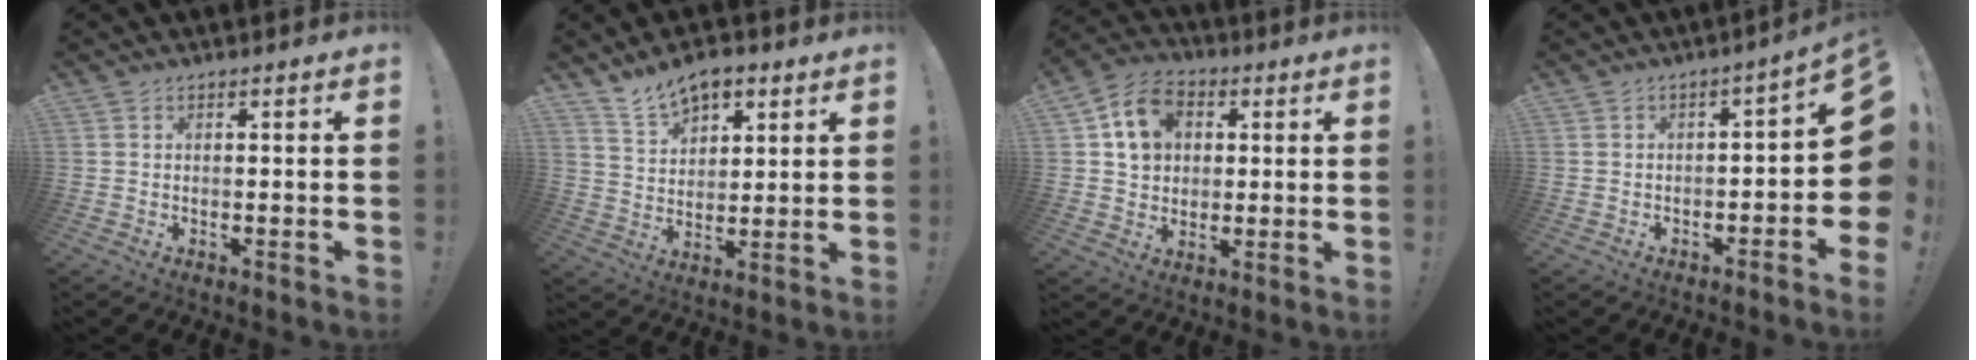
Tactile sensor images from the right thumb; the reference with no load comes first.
{"total": 9.9, "force": [7.2, 5.6, 4.0], "torque": [-0.060, -0.041, 0.138]}
{"total": 13.3, "force": [4.3, 10.8, 6.6], "torque": [-0.093, -0.003, 0.088]}
{"total": 5.8, "force": [-0.4, 1.9, 5.5], "torque": [-0.061, -0.007, -0.005]}